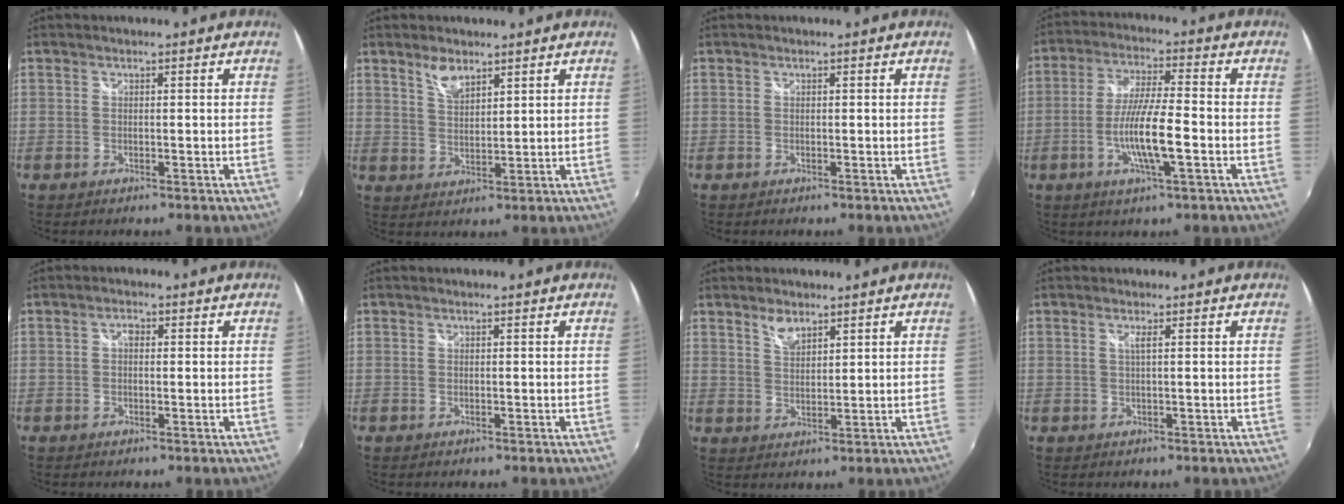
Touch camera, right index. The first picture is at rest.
{"total": 4.4, "force": [3.2, 1.7, 2.5], "torque": [-0.043, 0.000, 0.060]}
{"total": 0.0}
{"total": 10.1, "force": [-3.0, 1.0, 9.6], "torque": [-0.184, -0.007, -0.056]}
{"total": 1.4, "force": [0.1, 1.0, 1.1], "torque": [-0.018, 0.006, -0.002]}
{"total": 0.0}
{"total": 3.5, "force": [2.6, 1.5, 1.8], "torque": [-0.029, 0.000, 0.046]}
{"total": 0.9, "force": [0.3, -0.3, 0.8], "torque": [-0.016, 0.000, 0.005]}